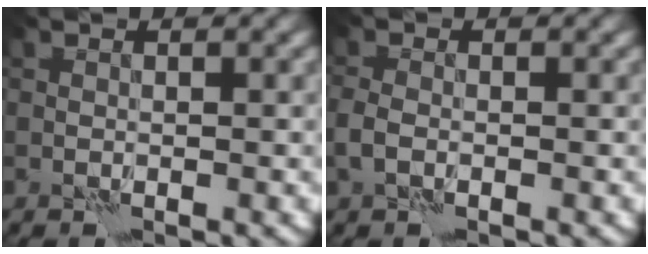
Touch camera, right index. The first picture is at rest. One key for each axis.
{"total": 2.0, "fx": -0.8, "fy": 1.3, "fz": 1.3, "tx": -0.032, "ty": 0.001, "tz": -0.024}